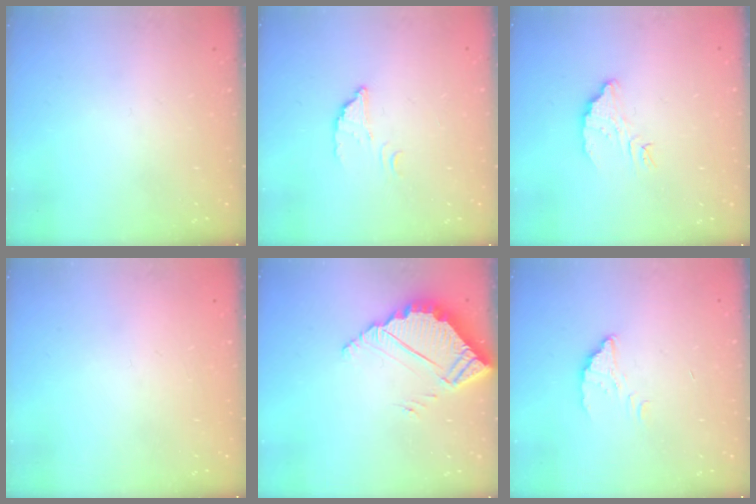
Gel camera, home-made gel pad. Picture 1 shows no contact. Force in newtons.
{"total": 2.5, "press": 2.5, "slide": 0.2}
{"total": 5.4, "press": 5.4, "slide": 0.3}
{"total": 2.1, "press": 2.1, "slide": 0.1}
{"total": 5.8, "press": 5.8, "slide": 0.1}
{"total": 2.6, "press": 2.5, "slide": 0.3}